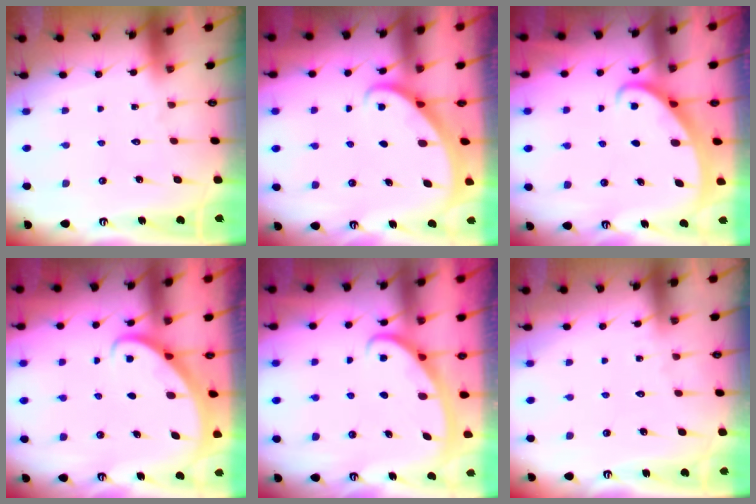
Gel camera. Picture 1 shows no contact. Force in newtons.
{"total": 1.8, "press": 1.8, "slide": 0.1}
{"total": 2.3, "press": 2.3, "slide": 0.2}
{"total": 2.8, "press": 2.8, "slide": 0.2}
{"total": 3.0, "press": 2.9, "slide": 0.4}
{"total": 1.5, "press": 1.5, "slide": 0.3}